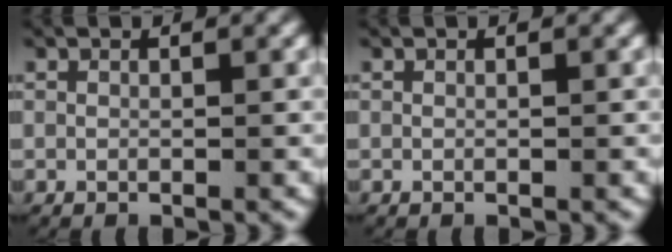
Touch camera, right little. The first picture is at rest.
{"total": 0.0}